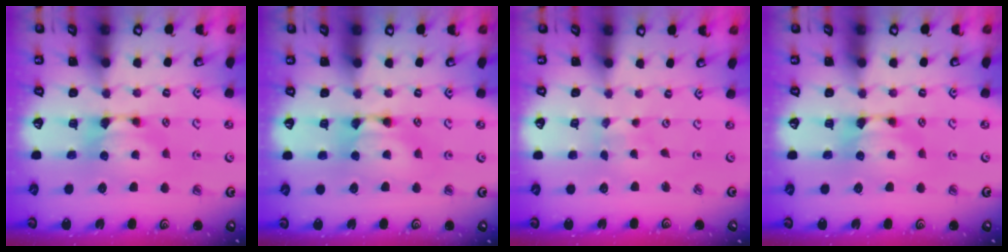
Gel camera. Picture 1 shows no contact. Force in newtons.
{"total": 1.9, "press": 1.9, "slide": 0.1}
{"total": 4.7, "press": 4.7, "slide": 0.8}
{"total": 0.0}